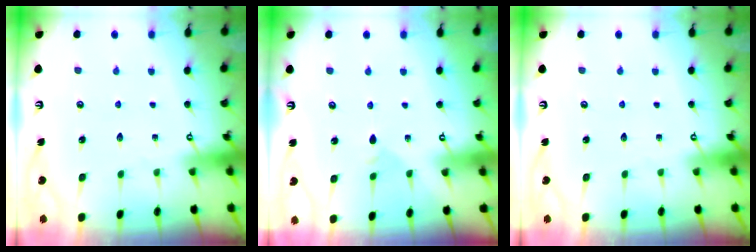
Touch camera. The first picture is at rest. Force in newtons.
{"total": 2.7, "press": 2.6, "slide": 0.9}
{"total": 0.0}